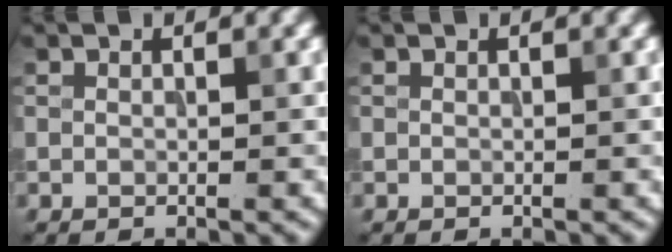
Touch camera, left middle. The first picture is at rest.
{"total": 0.0}